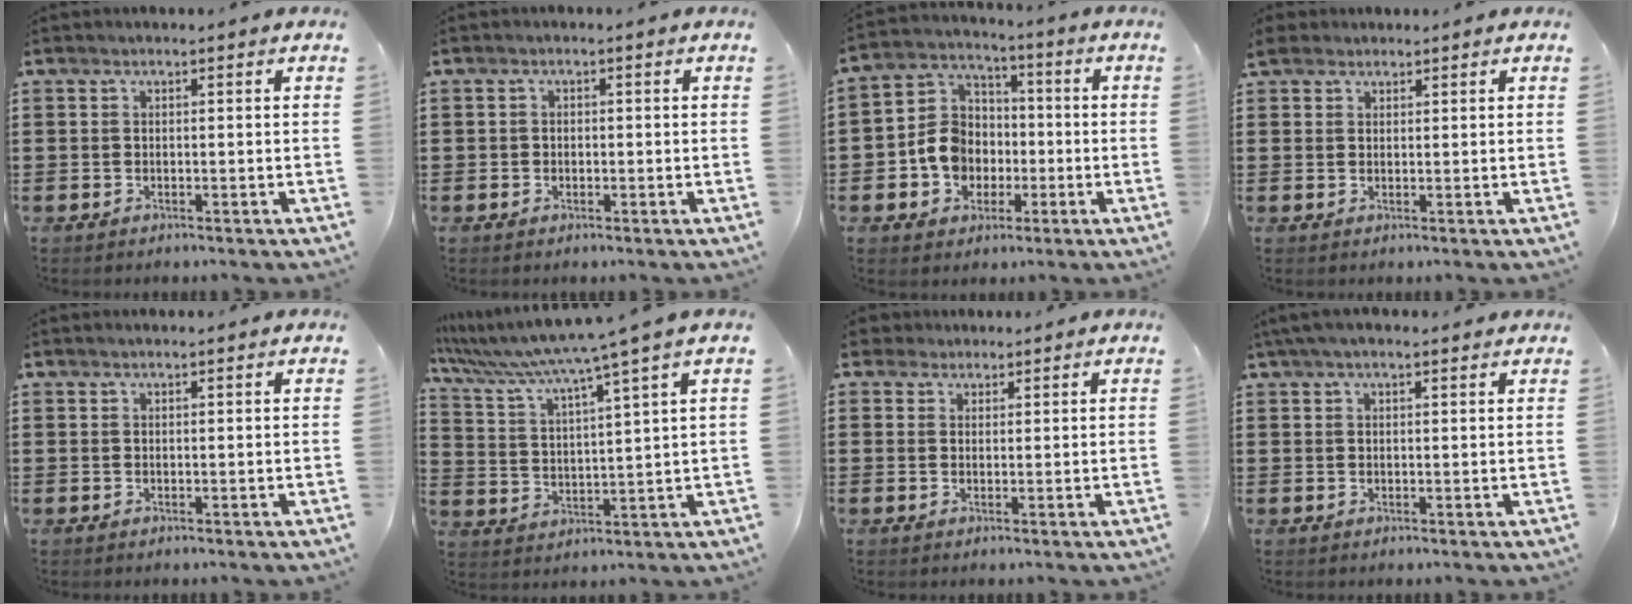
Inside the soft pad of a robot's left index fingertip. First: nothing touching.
{"total": 0.8, "force": [-0.2, 0.7, 0.3], "torque": [-0.009, 0.004, -0.005]}
{"total": 8.4, "force": [-1.9, 7.4, 3.6], "torque": [-0.108, 0.017, -0.040]}
{"total": 2.6, "force": [2.1, 1.4, 0.7], "torque": [-0.022, 0.009, 0.041]}
{"total": 0.6, "force": [0.4, -0.1, 0.4], "torque": [-0.006, -0.001, 0.009]}
{"total": 5.9, "force": [4.8, -1.3, 3.2], "torque": [-0.086, -0.046, 0.072]}
{"total": 2.4, "force": [1.9, 1.4, 0.1], "torque": [-0.012, 0.011, 0.036]}
{"total": 2.7, "force": [1.9, 0.7, 1.8], "torque": [-0.039, 0.006, 0.035]}